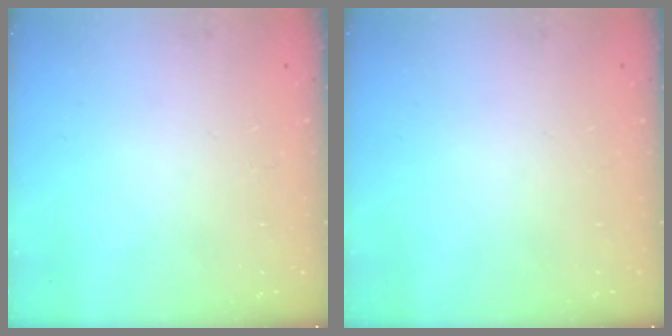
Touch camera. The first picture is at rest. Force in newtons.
{"total": 0.0}